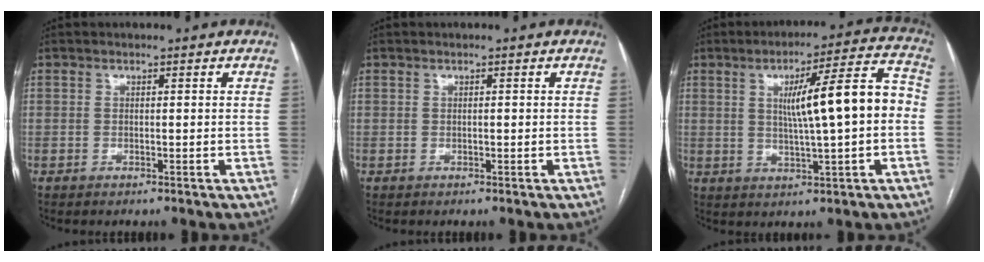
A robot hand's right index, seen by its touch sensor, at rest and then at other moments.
{"total": 0.0}
{"total": 12.5, "force": [0.5, 1.0, 12.4], "torque": [-0.183, 0.026, 0.009]}